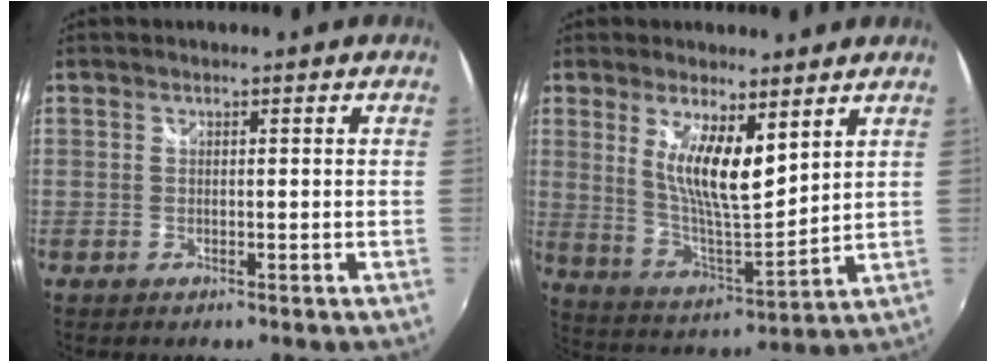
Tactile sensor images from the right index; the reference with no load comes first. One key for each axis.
{"total": 11.5, "fx": 5.2, "fy": 3.2, "fz": 9.8, "tx": -0.176, "ty": -0.012, "tz": 0.103}